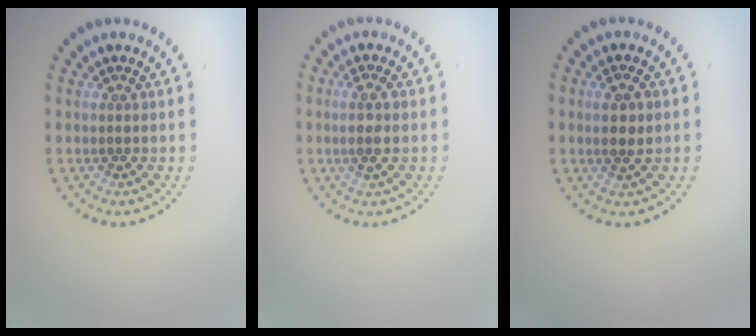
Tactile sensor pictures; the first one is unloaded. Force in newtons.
{"total": 1.6, "press": 1.4, "slide": 0.8}
{"total": 1.6, "press": 1.5, "slide": 0.5}